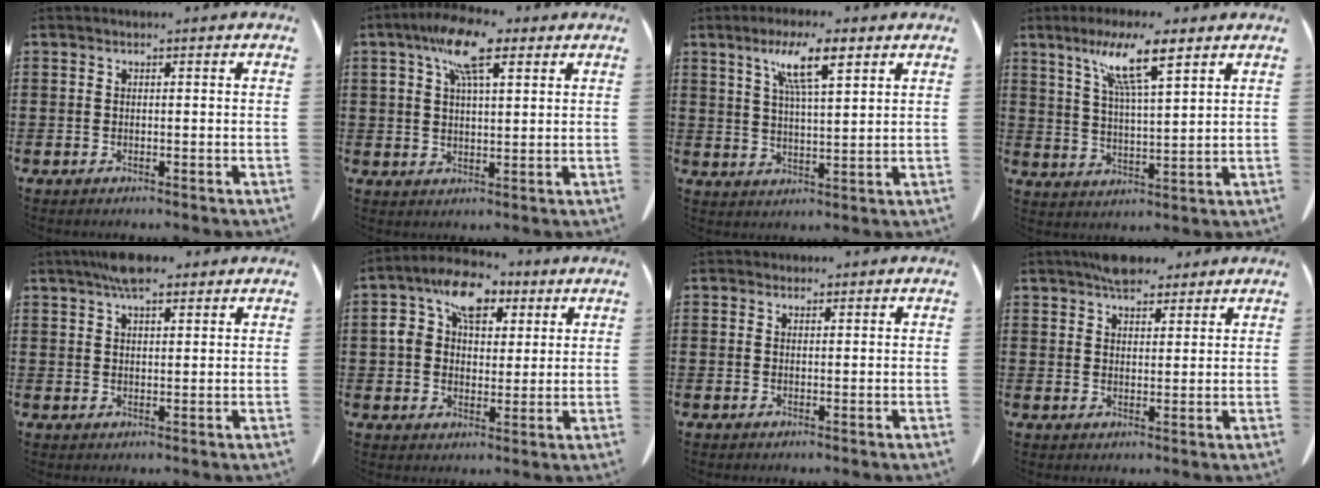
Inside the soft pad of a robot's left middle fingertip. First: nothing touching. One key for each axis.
{"total": 9.6, "fx": 5.5, "fy": 3.0, "fz": 7.3, "tx": -0.152, "ty": 0.004, "tz": 0.096}
{"total": 8.3, "fx": 4.9, "fy": 1.7, "fz": 6.4, "tx": -0.129, "ty": 0.001, "tz": 0.081}
{"total": 9.3, "fx": 6.3, "fy": 1.1, "fz": 6.8, "tx": -0.140, "ty": -0.012, "tz": 0.105}
{"total": 6.1, "fx": 4.5, "fy": 1.8, "fz": 3.6, "tx": -0.072, "ty": -0.002, "tz": 0.082}
{"total": 8.7, "fx": 4.1, "fy": 5.9, "fz": 4.9, "tx": -0.102, "ty": 0.015, "tz": 0.073}
{"total": 1.0, "fx": 0.9, "fy": 0.5, "fz": 0.1, "tx": -0.005, "ty": 0.003, "tz": 0.018}
{"total": 5.5, "fx": 4.5, "fy": 2.0, "fz": 2.5, "tx": -0.052, "ty": -0.004, "tz": 0.083}